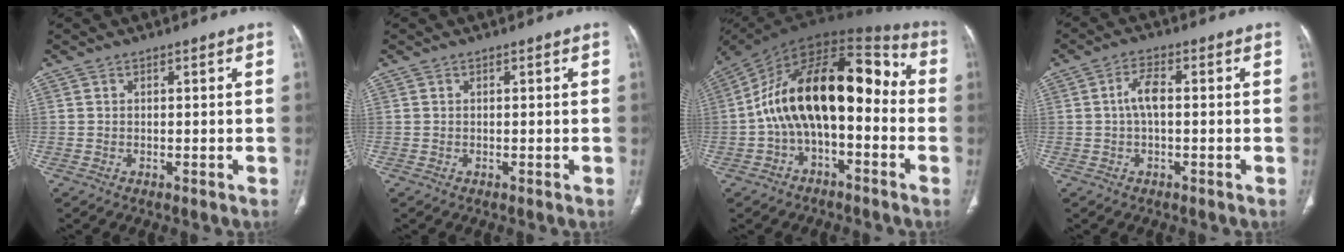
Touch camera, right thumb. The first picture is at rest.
{"total": 0.0}
{"total": 21.1, "force": [-1.8, 11.3, 17.8], "torque": [-0.269, 0.077, -0.038]}
{"total": 4.0, "force": [0.1, 1.7, 3.6], "torque": [-0.077, 0.010, -0.002]}